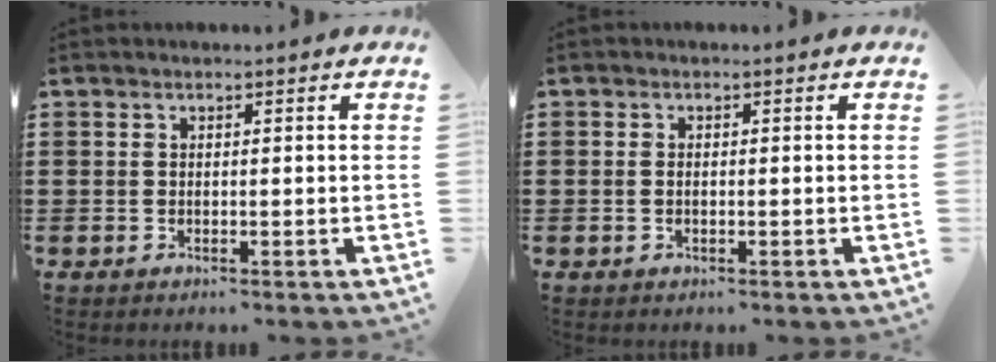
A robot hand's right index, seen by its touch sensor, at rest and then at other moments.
{"total": 0.8, "force": [-0.1, 0.2, 0.8], "torque": [-0.019, -0.003, -0.001]}